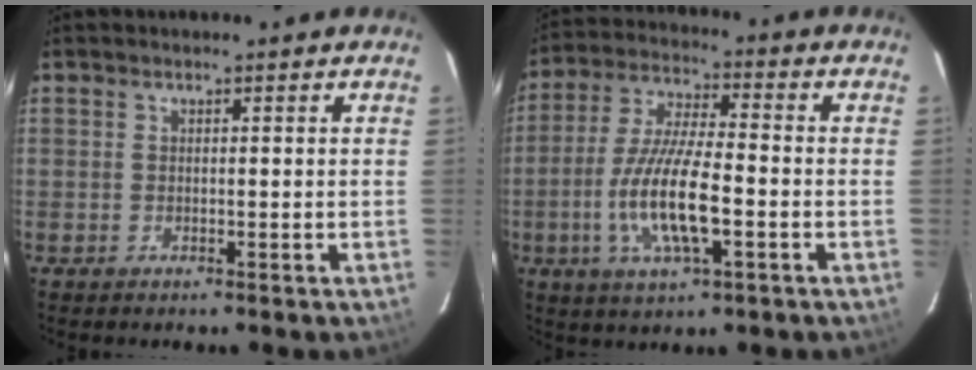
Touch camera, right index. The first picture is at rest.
{"total": 13.4, "force": [-3.8, 3.3, 12.4], "torque": [-0.255, -0.005, -0.072]}